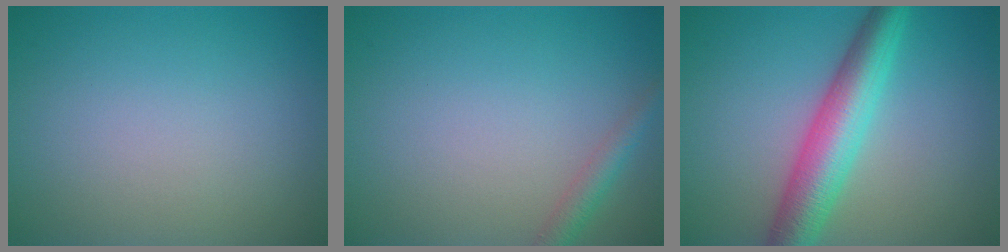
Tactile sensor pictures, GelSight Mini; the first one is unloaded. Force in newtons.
{"total": 1.9, "press": 1.9, "slide": 0.1}
{"total": 6.4, "press": 6.4, "slide": 0.1}